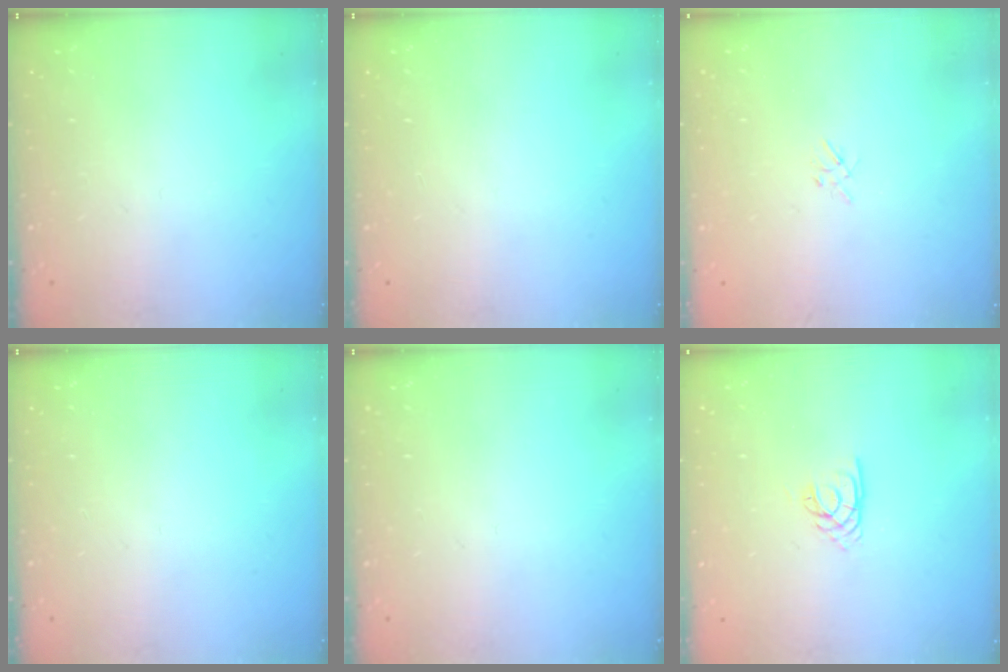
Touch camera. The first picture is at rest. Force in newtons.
{"total": 0.0}
{"total": 2.0, "press": 2.0, "slide": 0.4}
{"total": 0.0}
{"total": 0.0}
{"total": 1.9, "press": 1.9, "slide": 0.2}